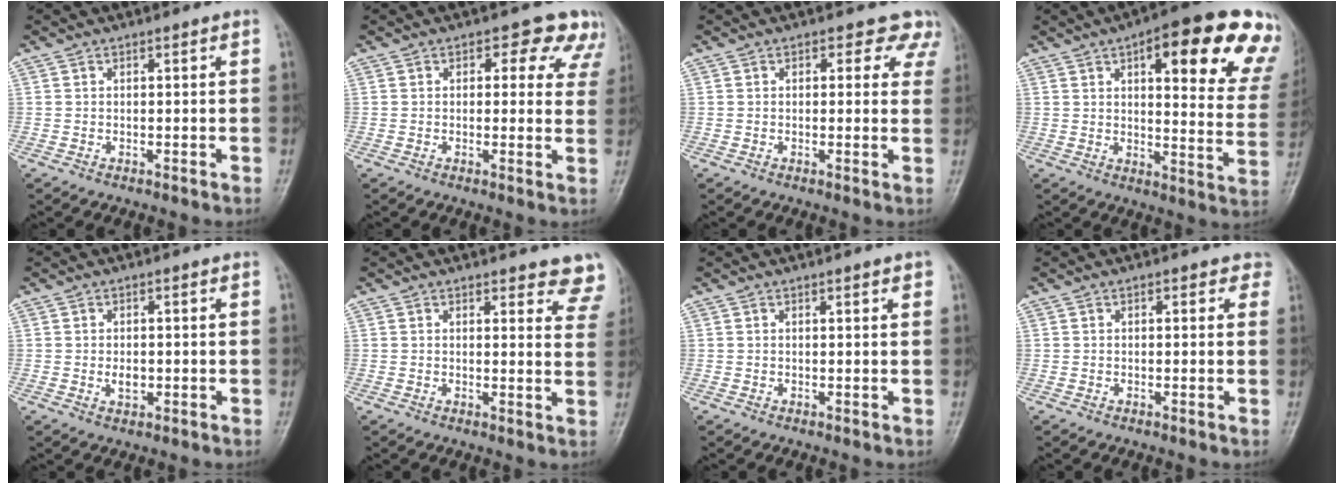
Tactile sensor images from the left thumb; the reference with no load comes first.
{"total": 8.5, "force": [5.3, 5.2, 4.2], "torque": [0.009, -0.014, 0.040]}
{"total": 5.5, "force": [3.7, 3.4, 2.2], "torque": [0.020, -0.010, 0.024]}
{"total": 23.4, "force": [11.7, 7.3, 18.9], "torque": [-0.210, -0.024, 0.142]}
{"total": 2.6, "force": [-0.3, 1.7, 1.9], "torque": [-0.025, -0.001, -0.004]}
{"total": 8.0, "force": [7.2, 2.3, 2.6], "torque": [0.015, -0.035, 0.054]}
{"total": 1.9, "force": [1.0, 0.3, 1.5], "torque": [-0.020, -0.001, 0.010]}
{"total": 2.7, "force": [1.3, 1.6, 1.6], "torque": [0.006, 0.000, 0.008]}